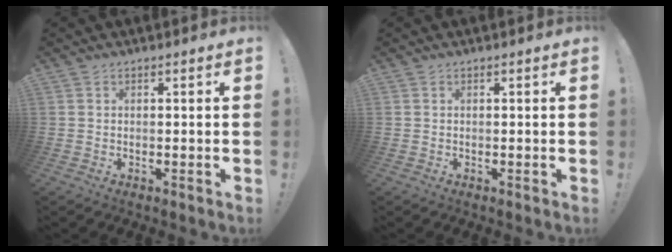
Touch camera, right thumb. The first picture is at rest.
{"total": 0.0}